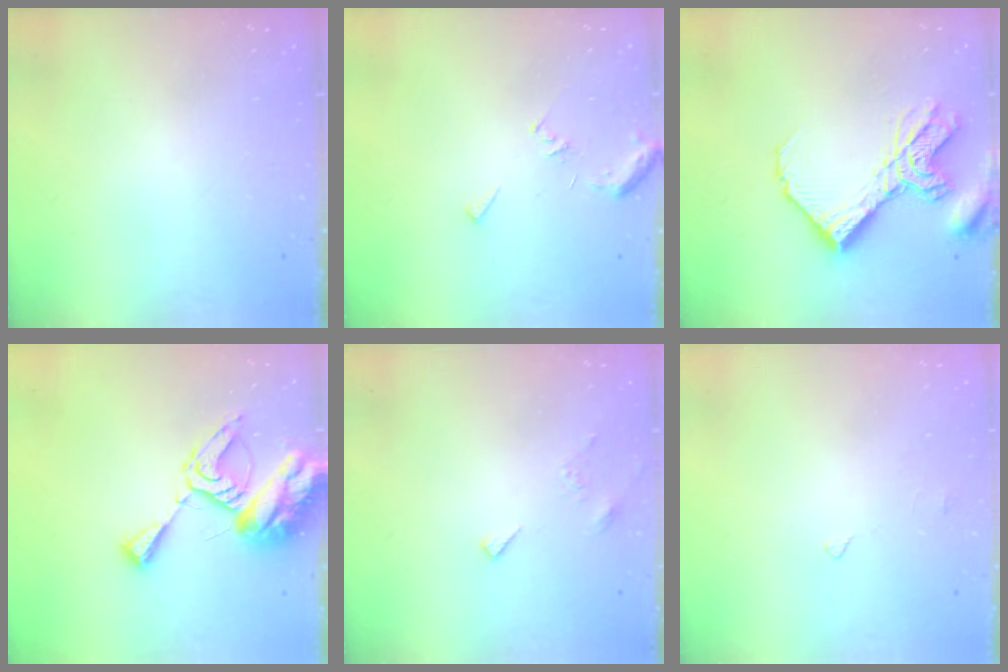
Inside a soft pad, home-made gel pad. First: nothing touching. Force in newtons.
{"total": 5.8, "press": 5.8, "slide": 0.5}
{"total": 14.4, "press": 14.3, "slide": 1.7}
{"total": 12.8, "press": 12.8, "slide": 1.4}
{"total": 3.3, "press": 3.3, "slide": 0.4}
{"total": 2.5, "press": 2.5, "slide": 0.3}